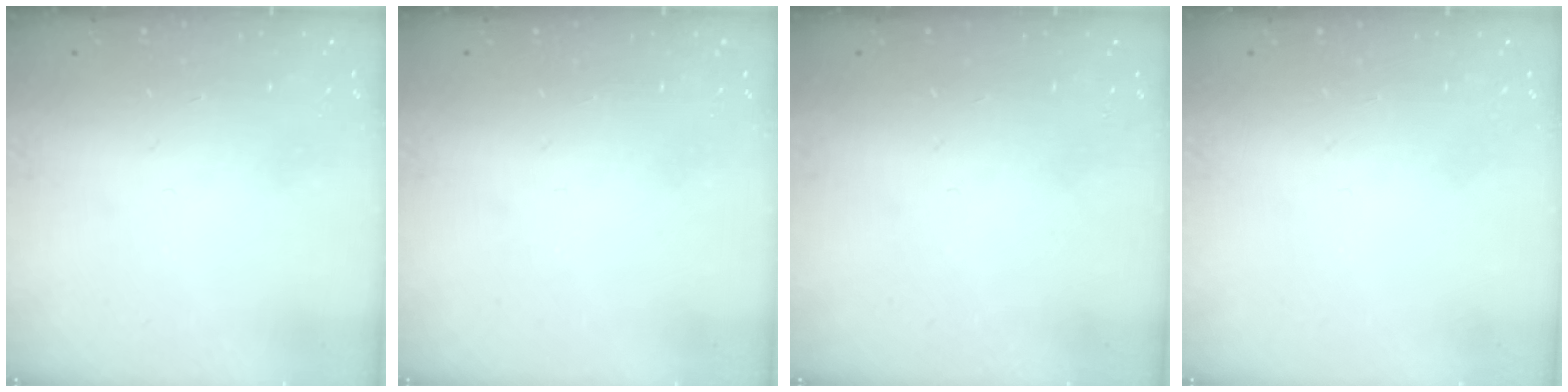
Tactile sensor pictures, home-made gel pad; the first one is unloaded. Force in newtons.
{"total": 0.0}
{"total": 0.0}
{"total": 0.0}